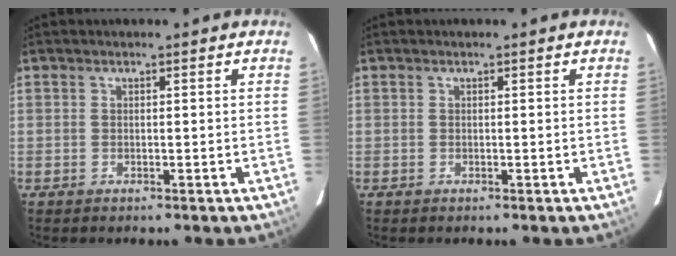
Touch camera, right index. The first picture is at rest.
{"total": 0.0}